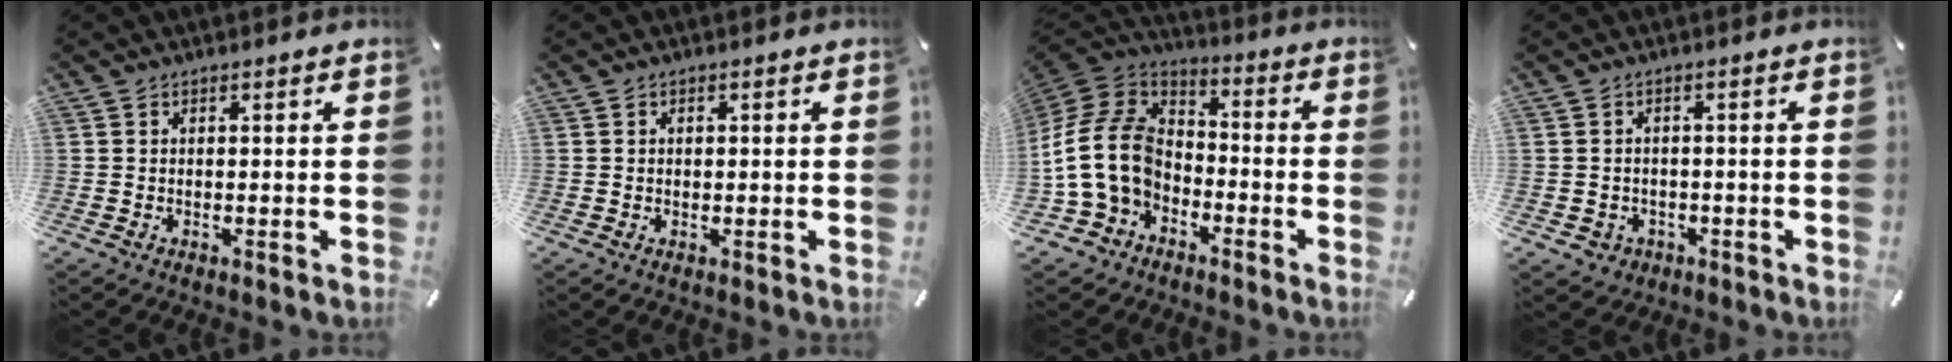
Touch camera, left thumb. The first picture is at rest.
{"total": 1.0, "force": [0.1, 0.9, 0.6], "torque": [-0.013, 0.006, 0.000]}
{"total": 16.4, "force": [-3.7, 12.5, 9.9], "torque": [-0.233, 0.025, -0.071]}
{"total": 3.1, "force": [-0.9, 2.8, 0.7], "torque": [-0.005, 0.001, -0.019]}